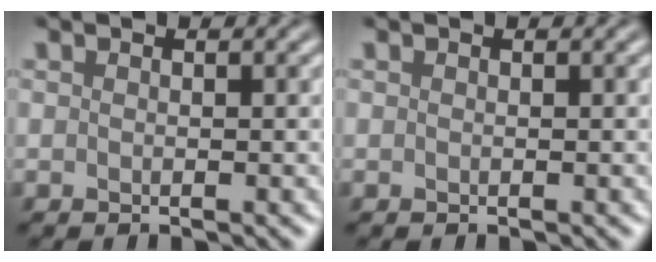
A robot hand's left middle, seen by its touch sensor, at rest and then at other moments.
{"total": 0.0}